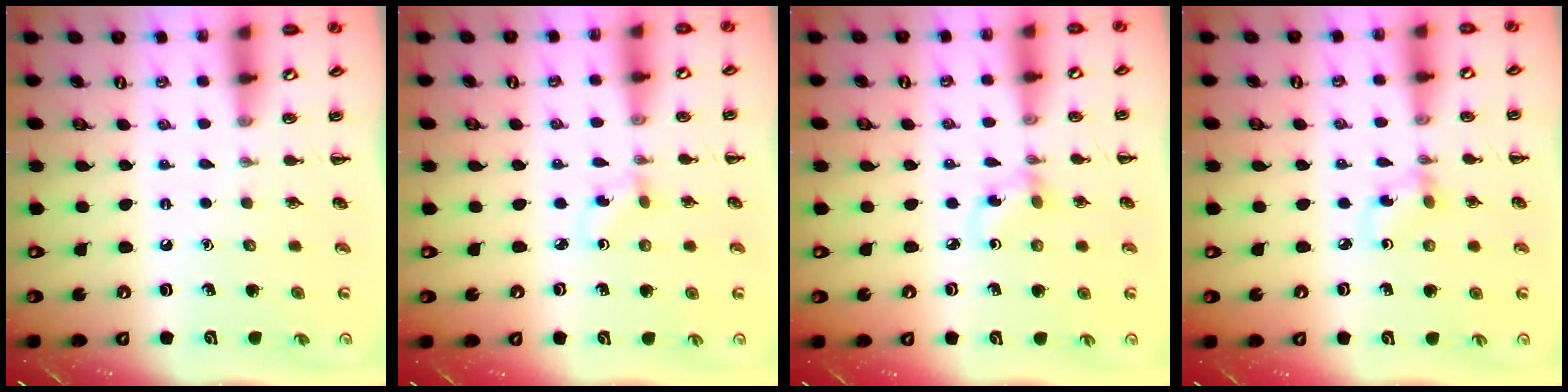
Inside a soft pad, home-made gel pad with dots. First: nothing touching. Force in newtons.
{"total": 1.2, "press": 1.0, "slide": 0.7}
{"total": 2.8, "press": 2.6, "slide": 1.0}
{"total": 2.8, "press": 2.6, "slide": 1.0}